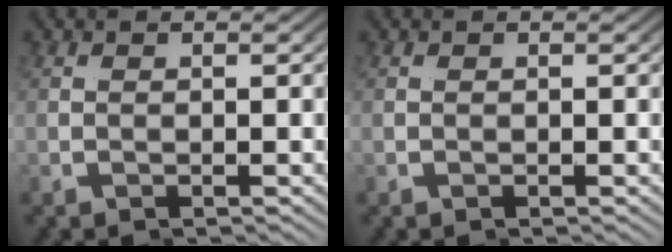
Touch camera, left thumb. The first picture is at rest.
{"total": 0.0}